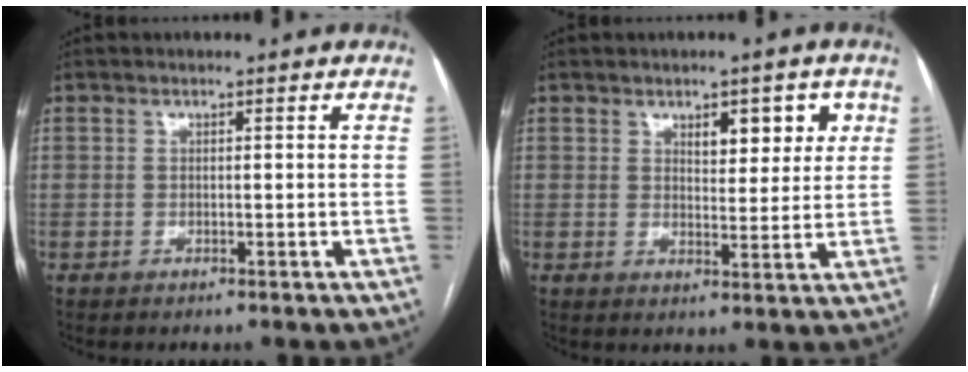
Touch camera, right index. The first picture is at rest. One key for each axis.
{"total": 5.8, "fx": 2.6, "fy": 2.4, "fz": 4.6, "tx": -0.059, "ty": 0.006, "tz": 0.037}